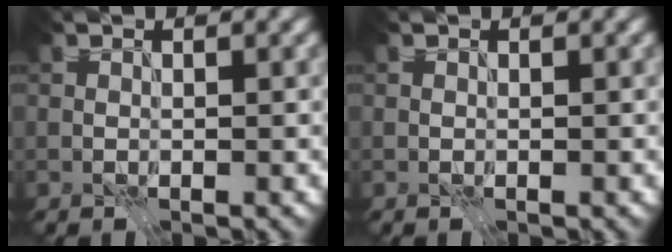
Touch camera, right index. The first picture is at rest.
{"total": 0.0}